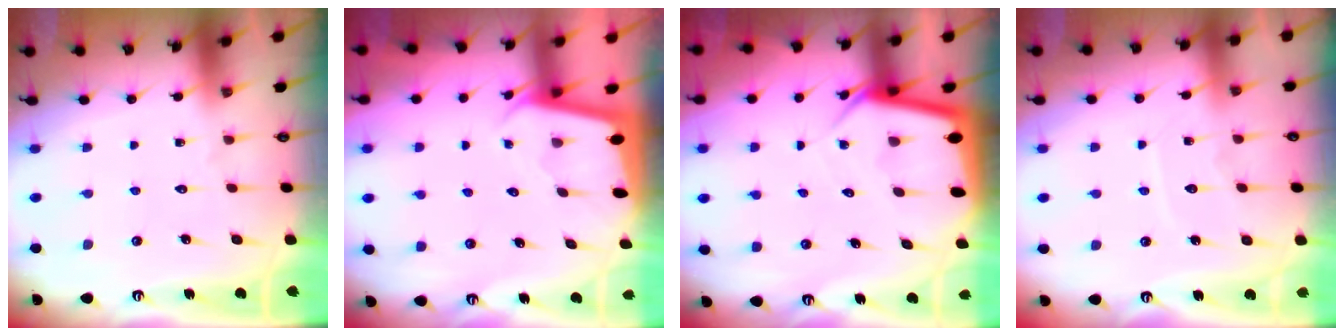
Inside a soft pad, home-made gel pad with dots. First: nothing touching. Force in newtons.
{"total": 2.0, "press": 2.0, "slide": 0.1}
{"total": 5.1, "press": 5.0, "slide": 0.3}
{"total": 5.6, "press": 5.6, "slide": 0.6}